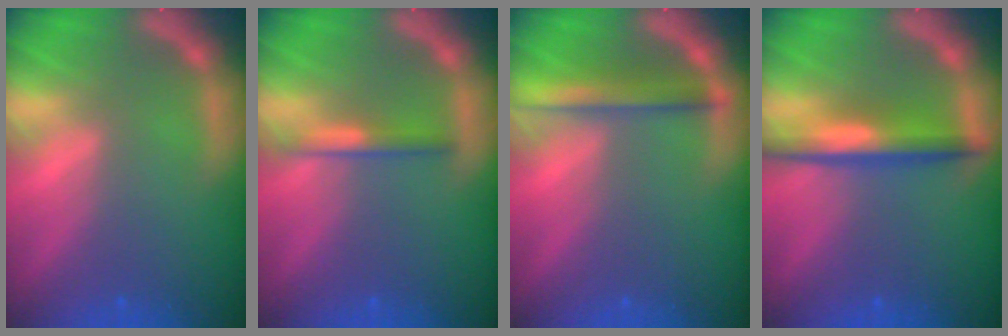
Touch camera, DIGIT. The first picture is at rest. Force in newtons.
{"total": 1.9}
{"total": 3.5}
{"total": 4.5}